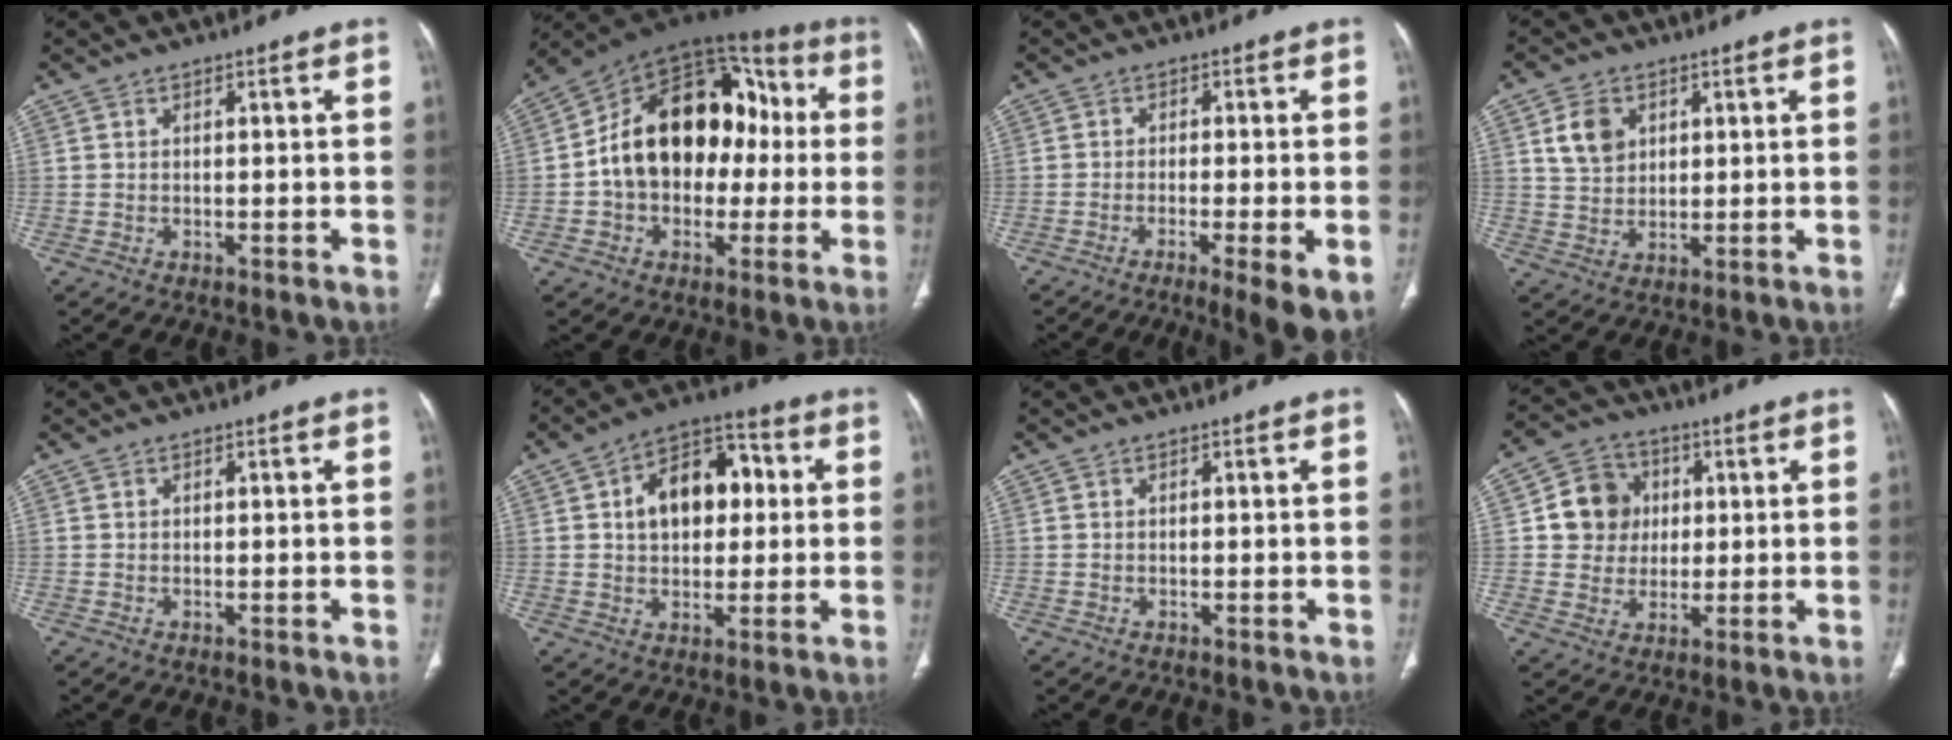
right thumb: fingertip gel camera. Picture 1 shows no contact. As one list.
[{"total": 22.4, "force": [0.1, 15.4, 16.2], "torque": [-0.227, 0.055, 0.000]}, {"total": 8.4, "force": [-3.6, 1.2, 7.4], "torque": [-0.115, -0.012, -0.058]}, {"total": 6.4, "force": [2.4, 4.8, 3.4], "torque": [-0.043, -0.011, 0.050]}, {"total": 0.0}, {"total": 13.9, "force": [2.5, 9.1, 10.2], "torque": [-0.122, 0.023, 0.031]}, {"total": 0.0}, {"total": 9.5, "force": [1.6, 8.7, 3.5], "torque": [-0.021, 0.001, 0.023]}]